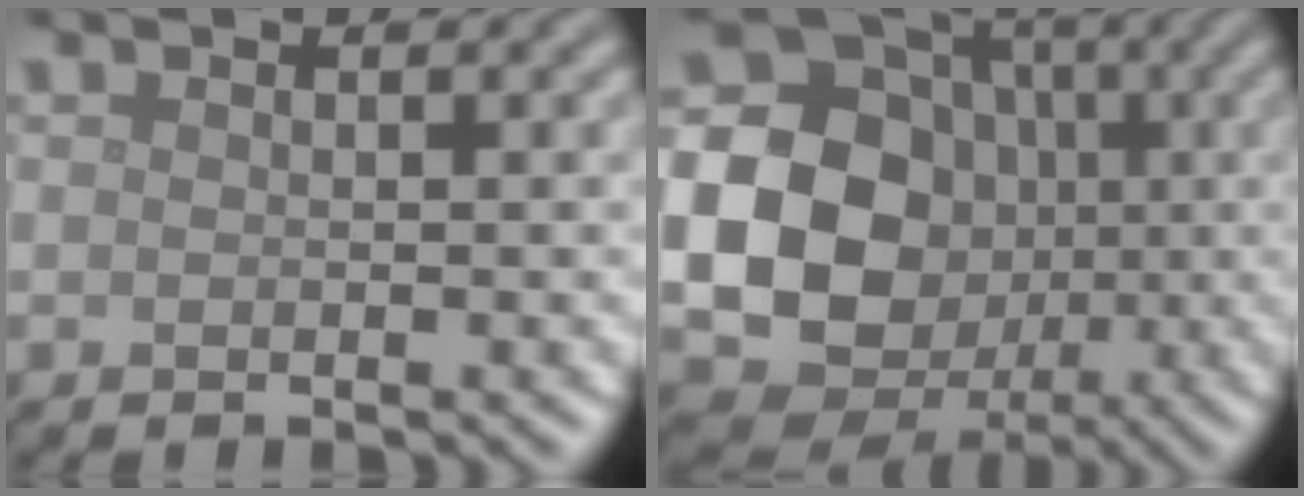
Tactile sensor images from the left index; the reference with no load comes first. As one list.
[{"total": 24.7, "force": [-1.6, 23.1, 8.4], "torque": [-0.215, -0.002, -0.075]}]